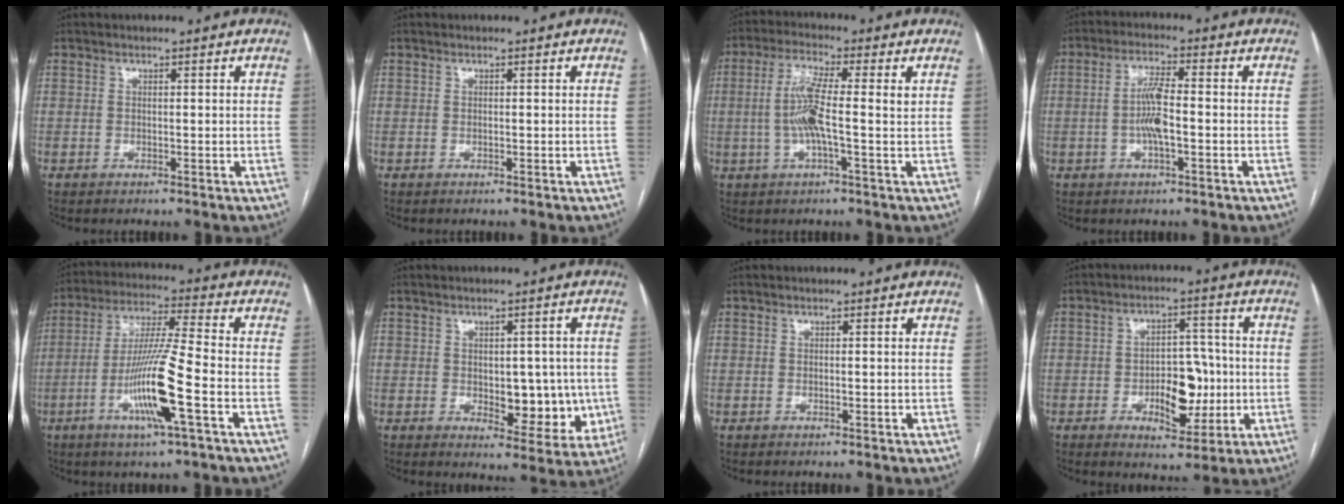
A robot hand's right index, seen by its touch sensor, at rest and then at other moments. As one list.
[{"total": 0.0}, {"total": 7.1, "force": [0.0, 0.5, 7.1], "torque": [-0.145, 0.009, -0.006]}, {"total": 5.6, "force": [-1.0, 0.8, 5.4], "torque": [-0.113, 0.005, -0.020]}, {"total": 12.7, "force": [-4.5, -0.3, 11.9], "torque": [-0.235, -0.009, -0.089]}, {"total": 9.1, "force": [-0.9, 4.9, 7.6], "torque": [-0.078, 0.003, 0.000]}, {"total": 0.0}, {"total": 8.9, "force": [-1.9, 4.4, 7.5], "torque": [-0.110, 0.014, -0.022]}]